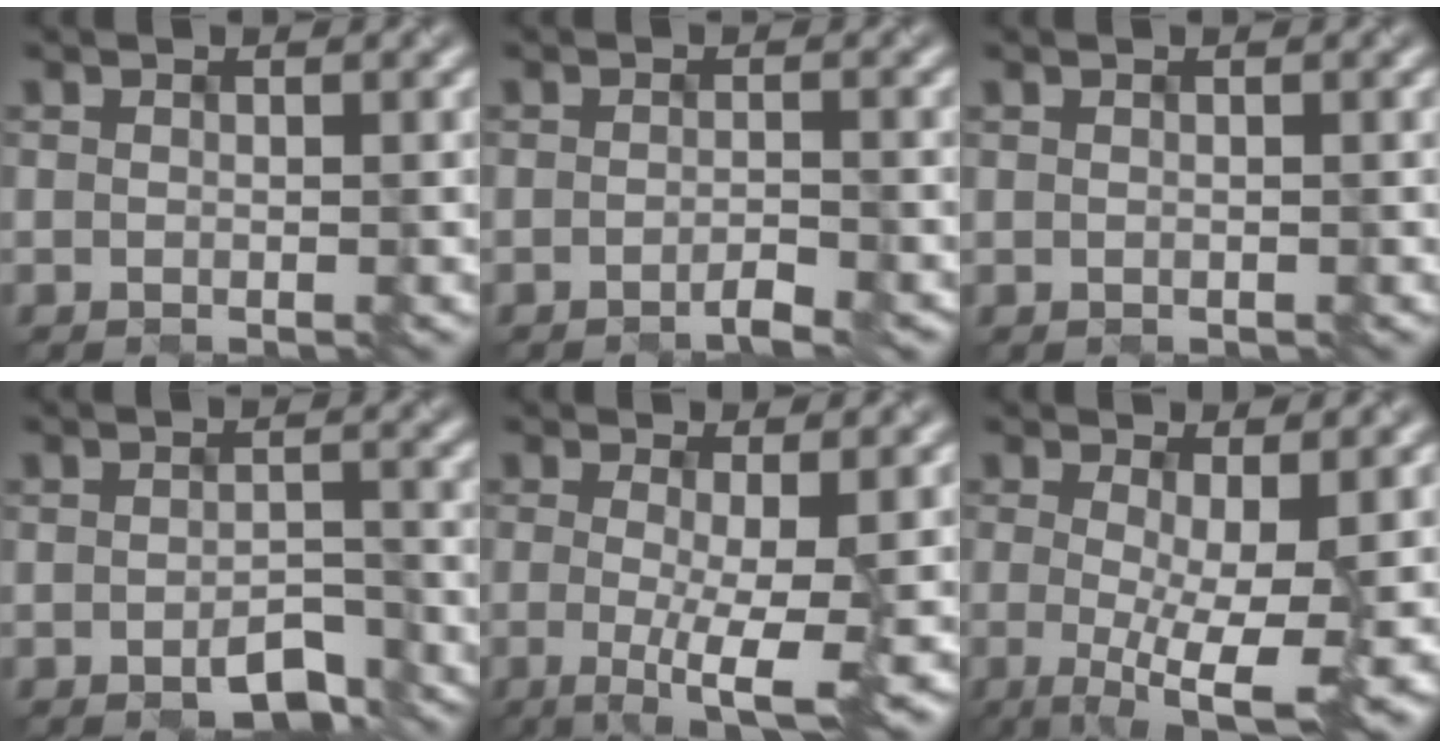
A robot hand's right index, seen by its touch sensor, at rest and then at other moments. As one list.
[{"total": 1.7, "force": [-1.3, 0.3, 1.1], "torque": [-0.018, -0.001, -0.021]}, {"total": 0.0}, {"total": 3.1, "force": [-1.9, 1.5, 1.9], "torque": [-0.032, -0.006, -0.022]}, {"total": 5.7, "force": [-0.8, 1.1, 5.6], "torque": [-0.076, -0.012, -0.009]}, {"total": 7.1, "force": [-0.6, 1.8, 6.8], "torque": [-0.098, -0.014, -0.004]}]